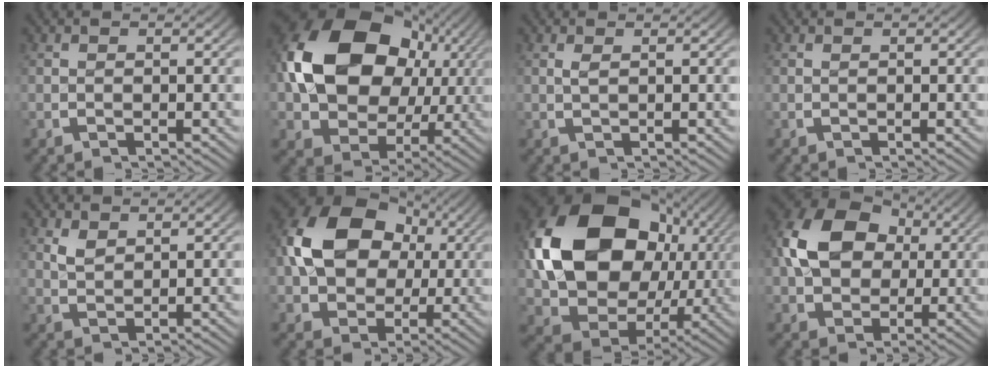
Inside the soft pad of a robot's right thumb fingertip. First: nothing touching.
{"total": 18.0, "force": [2.7, 12.3, 12.8], "torque": [-0.273, -0.030, 0.063]}
{"total": 0.6, "force": [0.4, -0.1, 0.5], "torque": [-0.012, -0.004, 0.013]}
{"total": 0.0}
{"total": 1.6, "force": [1.3, 0.4, 0.7], "torque": [-0.015, -0.004, 0.038]}
{"total": 11.6, "force": [2.3, 8.4, 7.8], "torque": [-0.181, -0.030, 0.061]}
{"total": 22.7, "force": [3.1, 15.7, 16.0], "torque": [-0.345, -0.033, 0.070]}
{"total": 9.9, "force": [2.4, 7.0, 6.6], "torque": [-0.159, -0.024, 0.064]}